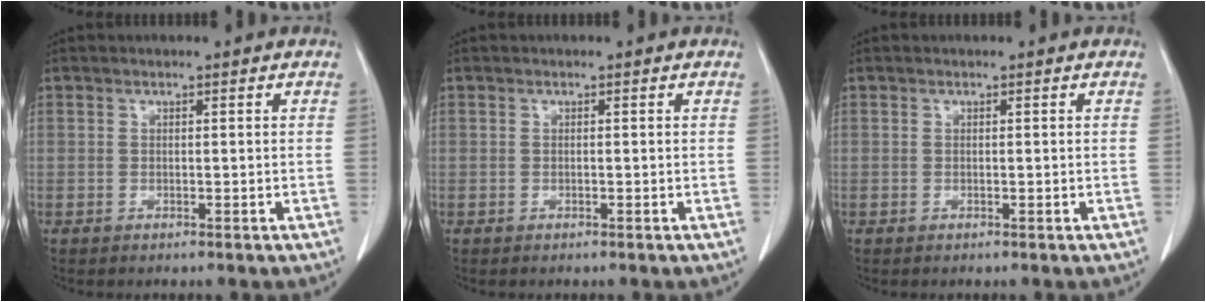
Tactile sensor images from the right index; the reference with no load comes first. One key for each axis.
{"total": 0.0}
{"total": 0.0}